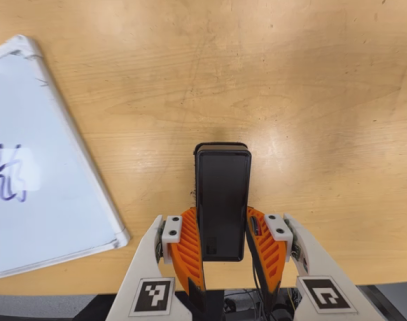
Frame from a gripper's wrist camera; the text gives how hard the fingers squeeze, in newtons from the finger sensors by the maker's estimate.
{"total": 5.6, "left": 3.7, "right": 7.5}